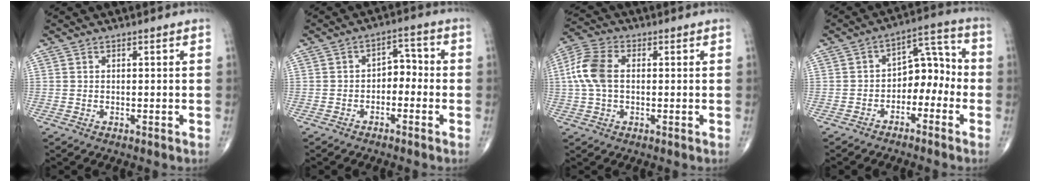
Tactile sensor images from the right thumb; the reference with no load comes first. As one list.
[{"total": 4.7, "force": [-1.5, 3.1, 3.2], "torque": [-0.024, 0.033, -0.035]}, {"total": 8.8, "force": [0.6, 5.5, 6.9], "torque": [-0.160, 0.021, 0.007]}, {"total": 8.9, "force": [-3.0, 5.8, 6.0], "torque": [-0.050, 0.051, -0.057]}]